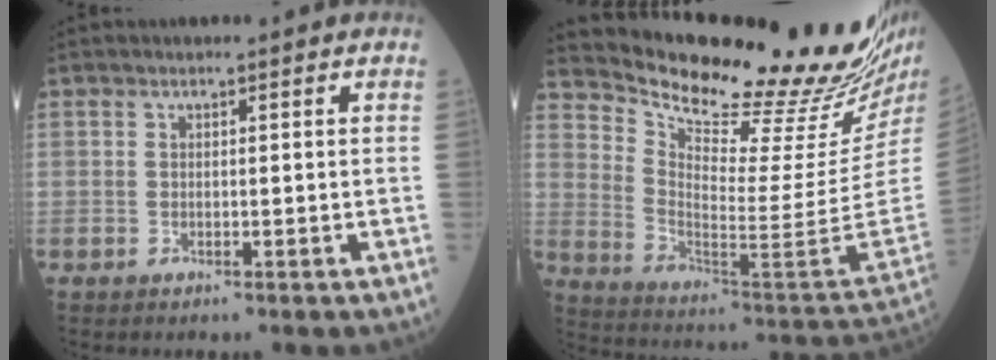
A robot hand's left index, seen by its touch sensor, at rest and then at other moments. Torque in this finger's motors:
{"motor_torque": [1.09, -1.05, 0.25, -0.01]}